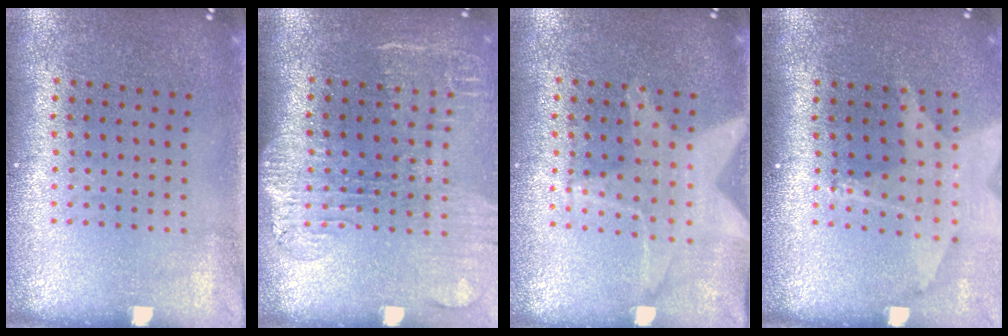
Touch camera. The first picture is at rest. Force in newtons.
{"total": 1.9, "press": 1.6, "slide": 1.0}
{"total": 1.2, "press": 1.2, "slide": 0.2}
{"total": 1.8, "press": 1.4, "slide": 1.0}